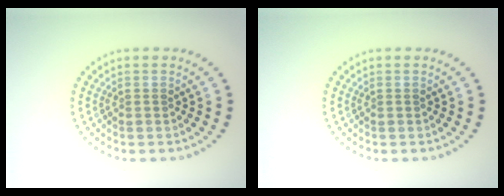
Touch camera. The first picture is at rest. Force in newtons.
{"total": 0.0}